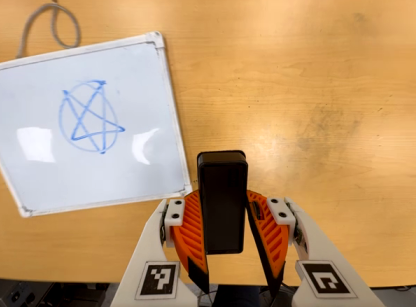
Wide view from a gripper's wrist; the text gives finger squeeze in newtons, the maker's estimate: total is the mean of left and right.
{"total": 5.1, "left": 4.9, "right": 5.3}